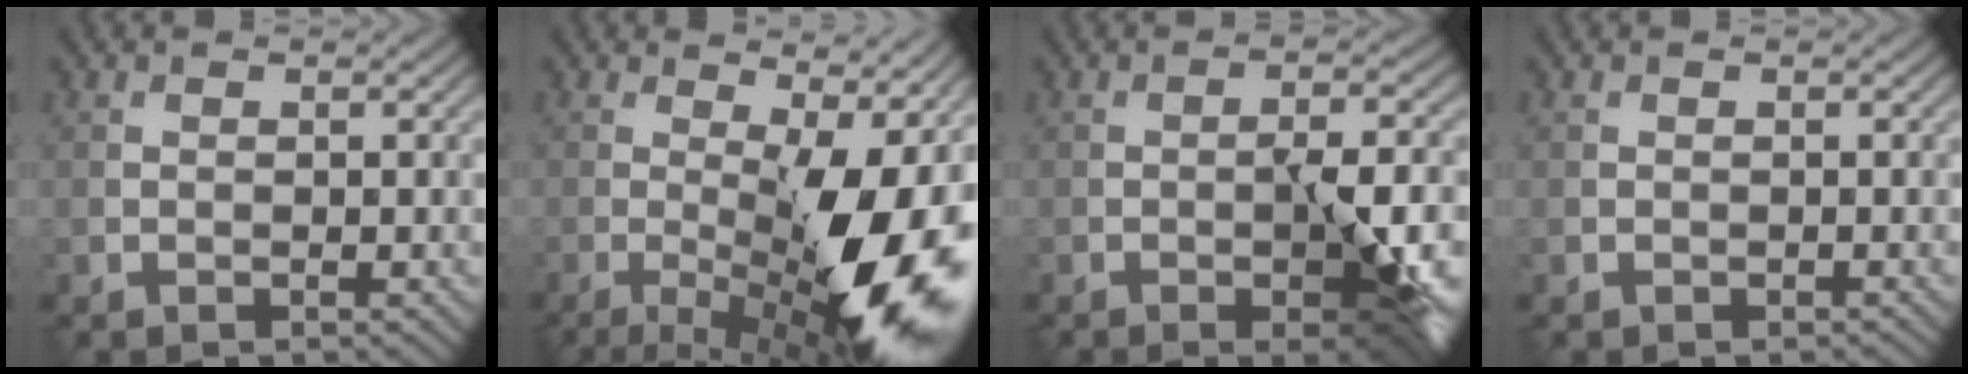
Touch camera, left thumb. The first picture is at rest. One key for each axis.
{"total": 16.5, "fx": -2.0, "fy": 5.2, "fz": 15.5, "tx": -0.197, "ty": 0.004, "tz": -0.025}
{"total": 8.7, "fx": -2.4, "fy": 2.5, "fz": 7.9, "tx": -0.122, "ty": -0.006, "tz": -0.033}
{"total": 0.0}